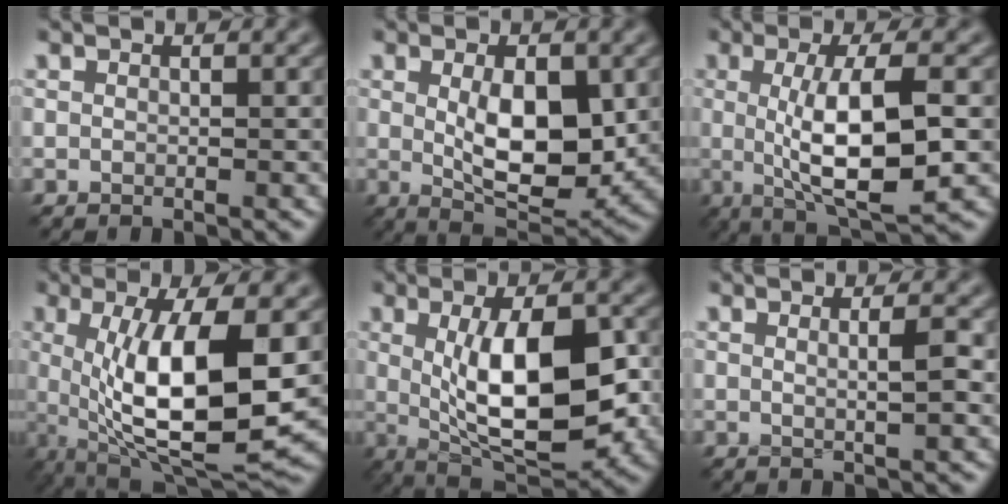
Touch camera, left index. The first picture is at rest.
{"total": 7.4, "force": [0.4, 3.4, 6.6], "torque": [-0.109, -0.011, 0.013]}
{"total": 8.3, "force": [-0.2, 2.2, 8.0], "torque": [-0.127, -0.009, 0.001]}
{"total": 11.6, "force": [0.1, 3.5, 11.0], "torque": [-0.185, -0.015, 0.008]}
{"total": 10.4, "force": [0.1, 3.9, 9.6], "torque": [-0.151, -0.006, 0.008]}
{"total": 2.3, "force": [0.3, 0.5, 2.2], "torque": [-0.031, 0.001, 0.001]}